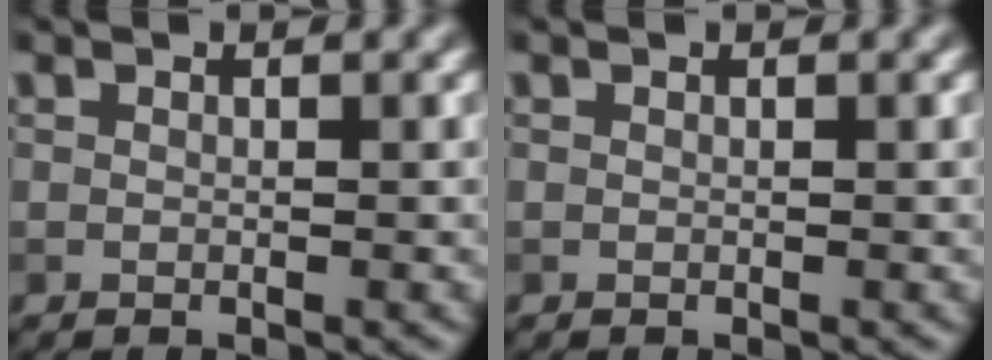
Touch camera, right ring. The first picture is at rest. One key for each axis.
{"total": 0.0}